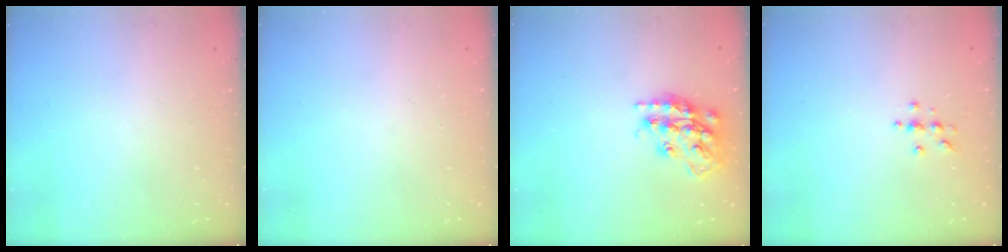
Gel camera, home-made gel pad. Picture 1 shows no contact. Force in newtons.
{"total": 0.0}
{"total": 17.8, "press": 17.7, "slide": 1.3}
{"total": 4.0, "press": 4.0, "slide": 0.5}